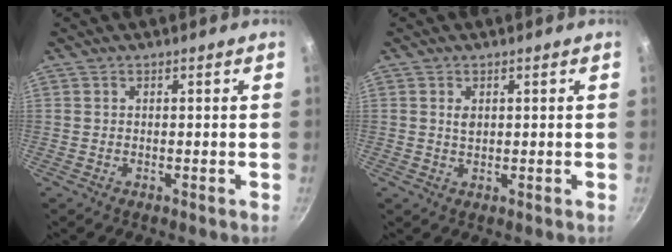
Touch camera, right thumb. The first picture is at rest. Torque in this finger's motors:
{"motor_torque": [0.29, 0.56, 0.24, 0.14, -0.01]}